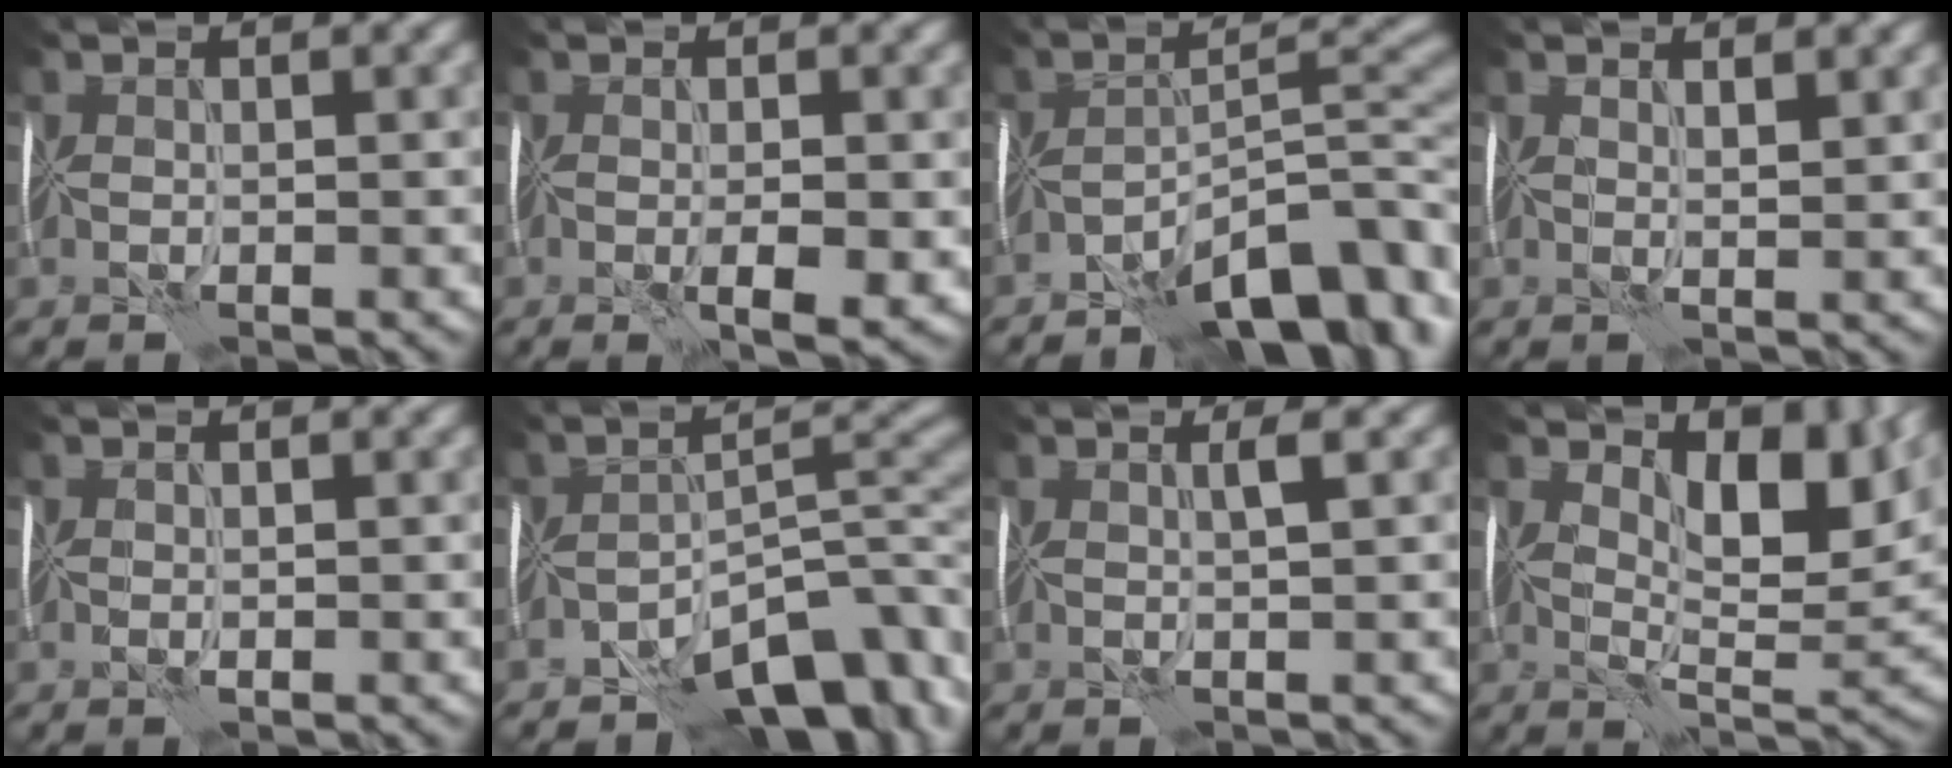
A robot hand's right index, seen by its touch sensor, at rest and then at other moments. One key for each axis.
{"total": 2.7, "fx": -0.4, "fy": 0.4, "fz": 2.6, "tx": -0.050, "ty": -0.007, "tz": -0.008}
{"total": 9.3, "fx": -6.3, "fy": 2.2, "fz": 6.5, "tx": -0.084, "ty": 0.018, "tz": -0.118}
{"total": 1.4, "fx": 1.2, "fy": -0.1, "fz": 0.7, "tx": -0.010, "ty": 0.005, "tz": 0.018}
{"total": 0.0}
{"total": 7.6, "fx": -5.6, "fy": 2.4, "fz": 4.6, "tx": -0.046, "ty": 0.012, "tz": -0.106}
{"total": 1.3, "fx": 0.7, "fy": -0.6, "fz": 0.9, "tx": -0.012, "ty": 0.007, "tz": 0.003}
{"total": 7.2, "fx": 3.0, "fy": 3.3, "fz": 5.6, "tx": -0.086, "ty": -0.009, "tz": 0.041}